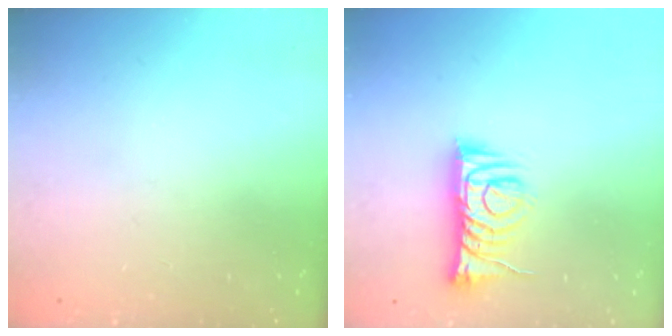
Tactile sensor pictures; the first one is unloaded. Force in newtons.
{"total": 9.2, "press": 9.2, "slide": 0.6}